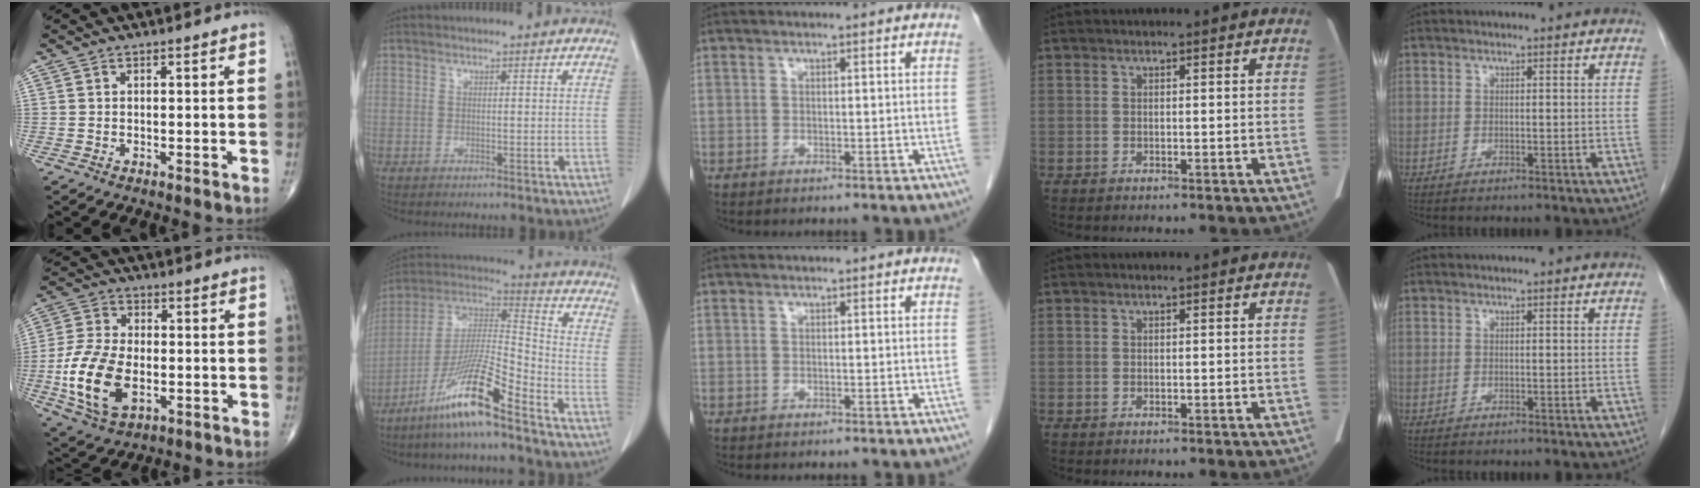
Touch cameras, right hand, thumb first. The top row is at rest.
{"thumb": {"total": 14.5, "force": [-3.5, 8.2, 11.4], "torque": [-0.229, 0.003, -0.062]}, "index": {"total": 14.2, "force": [-9.4, 0.3, 10.6], "torque": [-0.213, -0.012, -0.178]}}